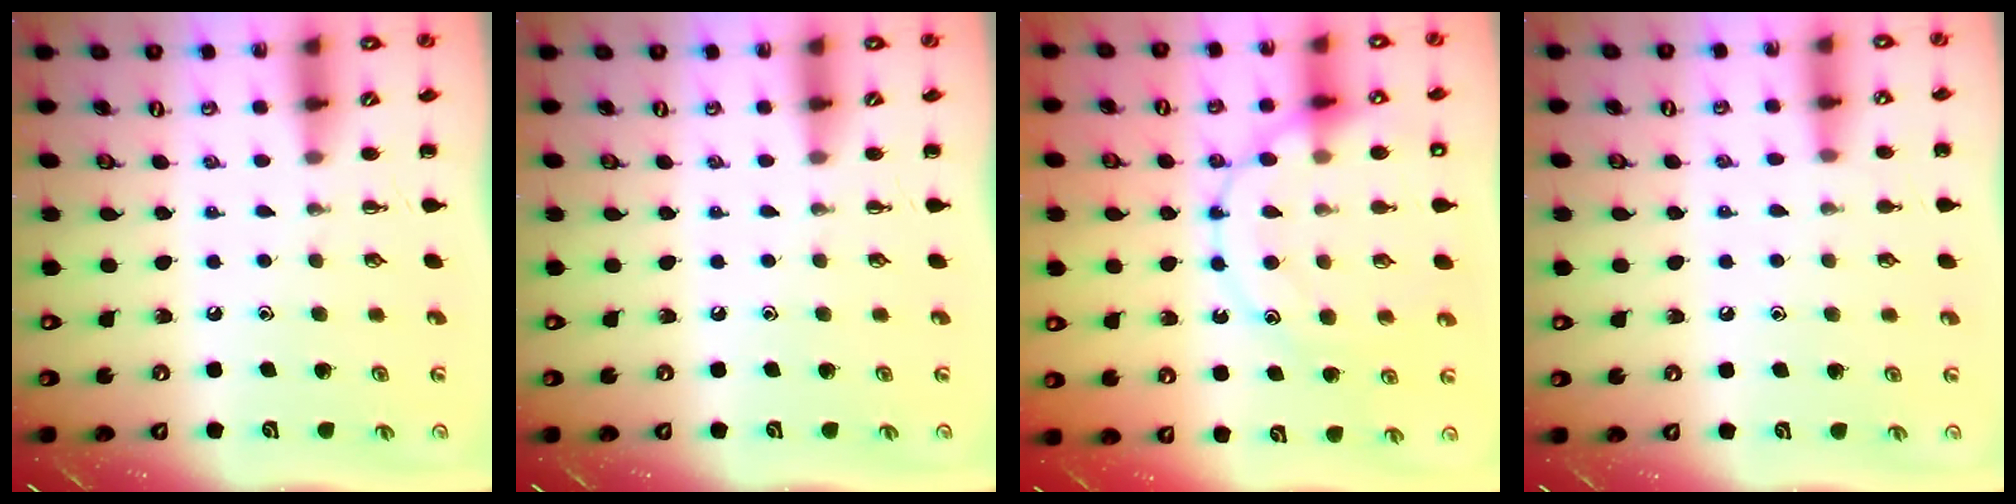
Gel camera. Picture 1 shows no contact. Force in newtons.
{"total": 0.0}
{"total": 18.7, "press": 18.6, "slide": 1.9}
{"total": 5.6, "press": 5.3, "slide": 1.9}